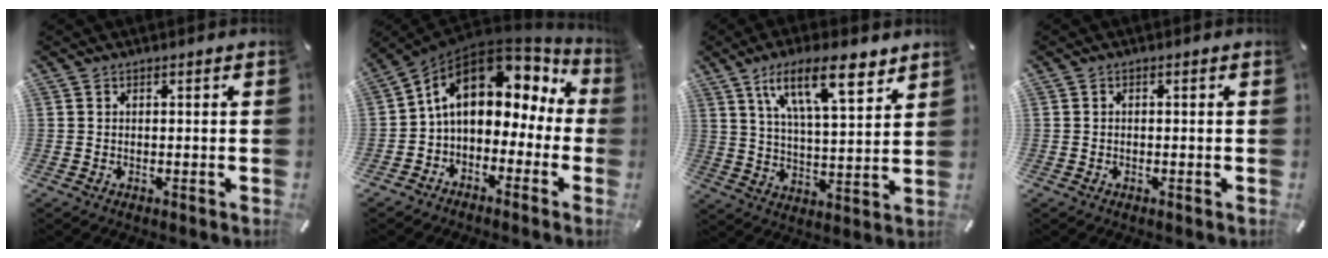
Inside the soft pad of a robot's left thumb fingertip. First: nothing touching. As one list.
[{"total": 12.9, "force": [3.9, 9.0, 8.4], "torque": [-0.140, -0.014, 0.069]}, {"total": 15.7, "force": [9.3, 5.8, 11.2], "torque": [-0.189, -0.027, 0.157]}, {"total": 0.0}]